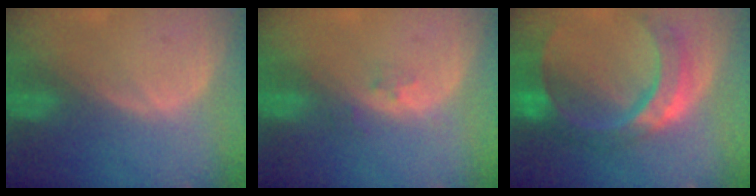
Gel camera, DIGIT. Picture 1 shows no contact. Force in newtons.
{"total": 1.9, "press": 1.4, "slide": 1.2}
{"total": 10.9, "press": 9.2, "slide": 6.0}